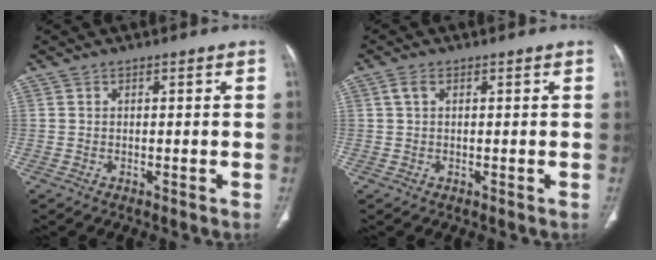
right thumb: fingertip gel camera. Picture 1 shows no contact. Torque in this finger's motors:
{"motor_torque": [-0.35, 0.16, 0.37, -0.19, 0.04]}